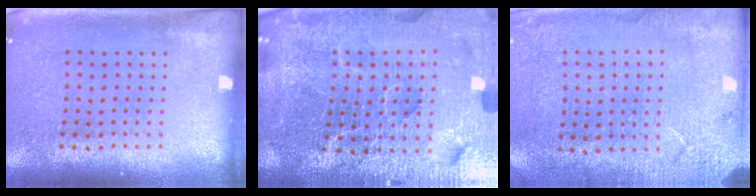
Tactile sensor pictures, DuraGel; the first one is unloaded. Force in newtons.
{"total": 6.9, "press": 6.0, "slide": 3.4}
{"total": 2.6, "press": 2.4, "slide": 0.9}